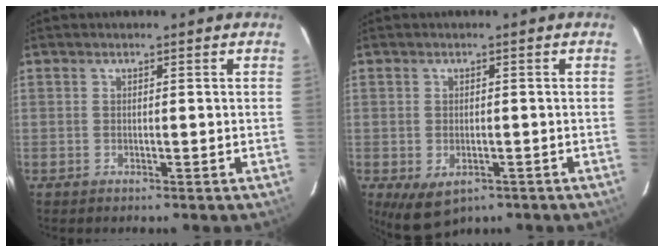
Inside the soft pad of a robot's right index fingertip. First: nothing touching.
{"total": 5.8, "force": [-3.4, 3.8, 2.9], "torque": [-0.051, -0.006, -0.039]}